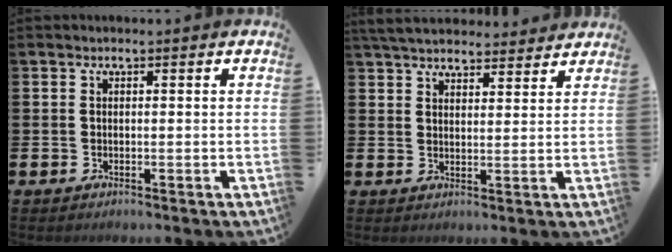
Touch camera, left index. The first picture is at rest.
{"total": 5.1, "force": [4.9, 1.0, 0.8], "torque": [-0.031, -0.019, 0.090]}